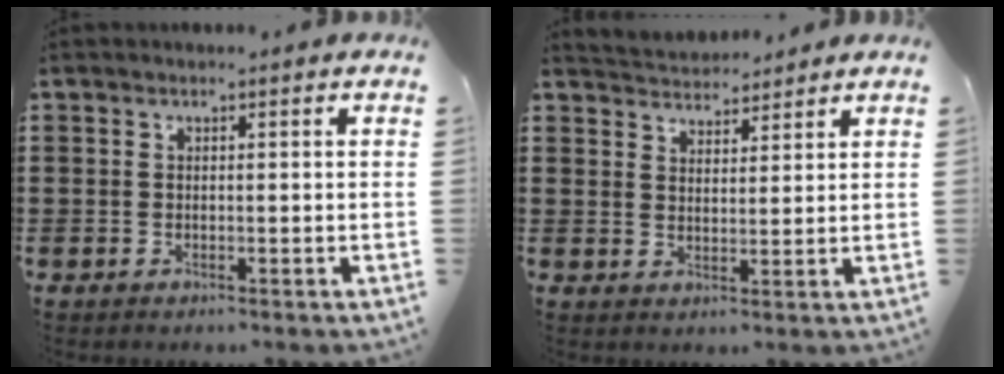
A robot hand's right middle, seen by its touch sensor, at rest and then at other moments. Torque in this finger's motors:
{"motor_torque": [0.21, -0.19, 0.02, 0.01]}